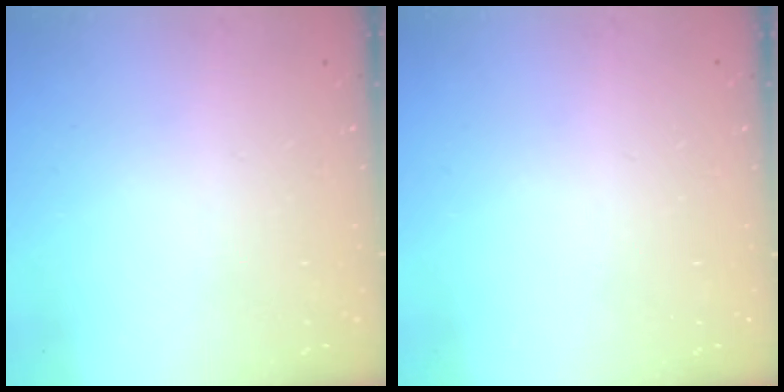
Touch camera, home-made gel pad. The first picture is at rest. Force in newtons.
{"total": 0.0}